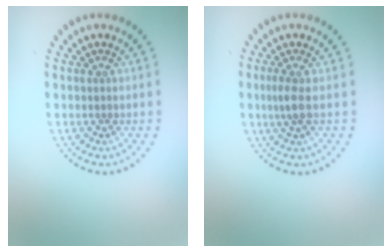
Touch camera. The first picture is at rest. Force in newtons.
{"total": 1.6, "press": 1.3, "slide": 1.0}